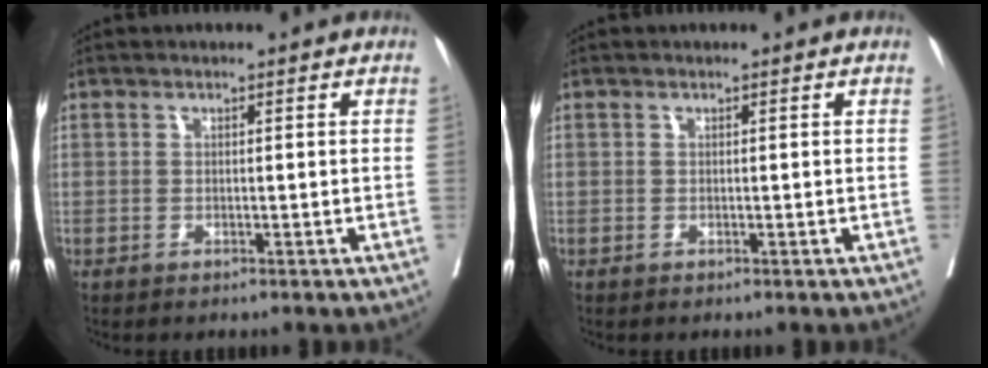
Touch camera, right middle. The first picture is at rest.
{"total": 0.0}